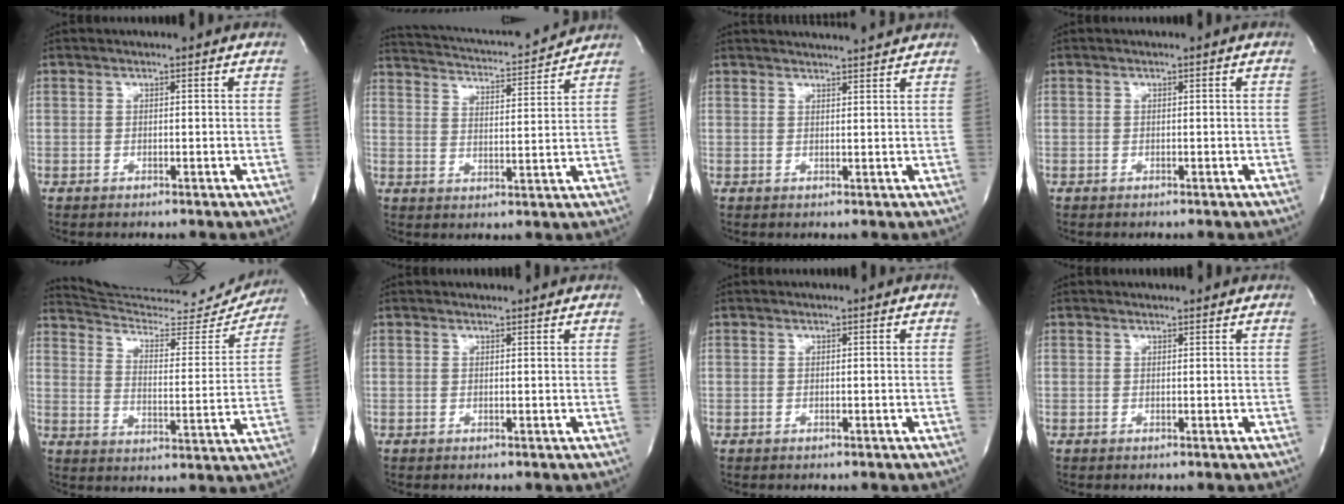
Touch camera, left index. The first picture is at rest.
{"total": 13.2, "force": [12.5, 1.3, 3.9], "torque": [-0.077, 0.001, 0.181]}
{"total": 7.8, "force": [7.6, 0.1, 1.7], "torque": [-0.024, 0.012, 0.091]}
{"total": 0.0}
{"total": 20.3, "force": [19.9, 2.5, 3.4], "torque": [-0.045, -0.059, 0.264]}
{"total": 3.1, "force": [2.9, 0.7, 0.4], "torque": [-0.010, 0.011, 0.029]}
{"total": 0.0}
{"total": 2.7, "force": [2.6, 0.6, 0.4], "torque": [-0.009, 0.011, 0.025]}